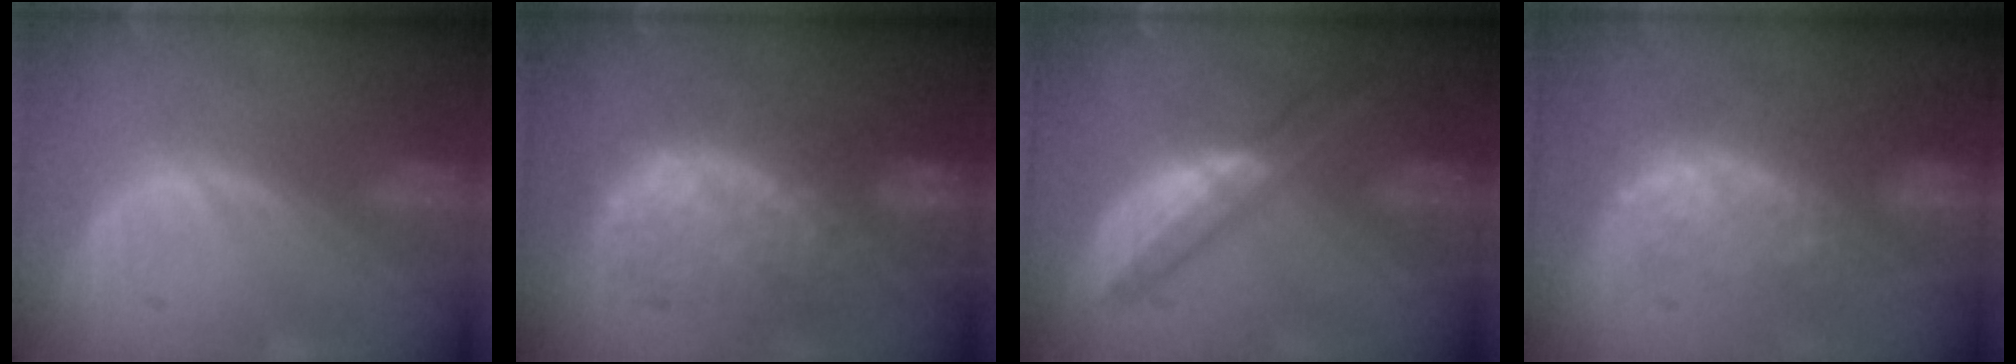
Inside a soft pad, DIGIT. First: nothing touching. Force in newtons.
{"total": 9.4, "press": 8.9, "slide": 3.0}
{"total": 5.5, "press": 5.3, "slide": 1.6}
{"total": 7.8, "press": 7.6, "slide": 2.1}